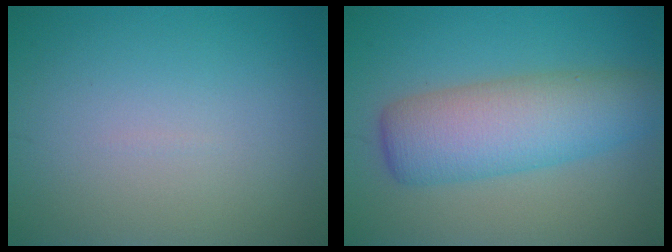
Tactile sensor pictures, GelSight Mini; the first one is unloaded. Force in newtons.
{"total": 7.0, "press": 7.0, "slide": 0.2}